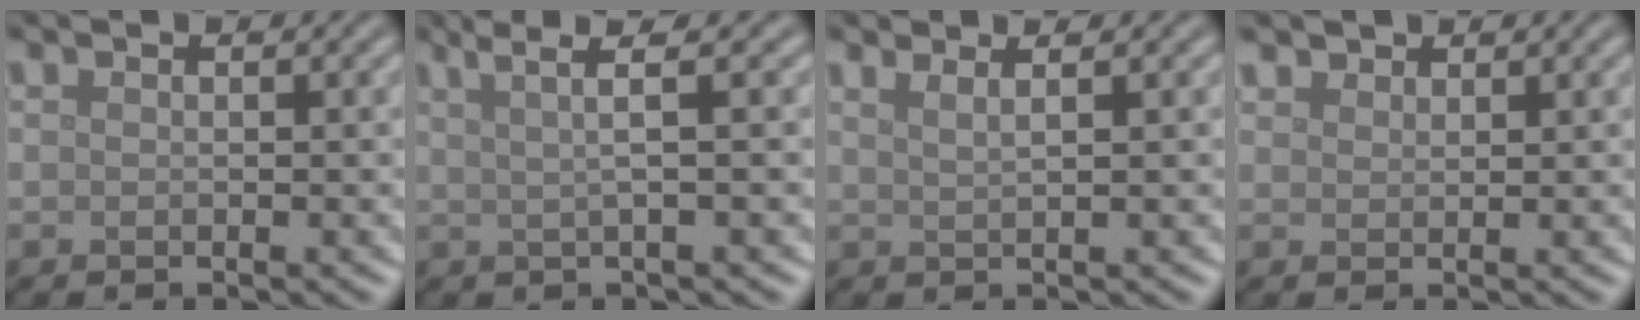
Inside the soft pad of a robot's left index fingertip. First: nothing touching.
{"total": 3.4, "force": [1.7, 0.5, 3.0], "torque": [-0.050, 0.008, 0.022]}
{"total": 2.9, "force": [2.0, 1.2, 1.7], "torque": [-0.004, 0.012, 0.000]}
{"total": 1.5, "force": [1.3, 0.7, 0.1], "torque": [-0.005, 0.003, 0.025]}